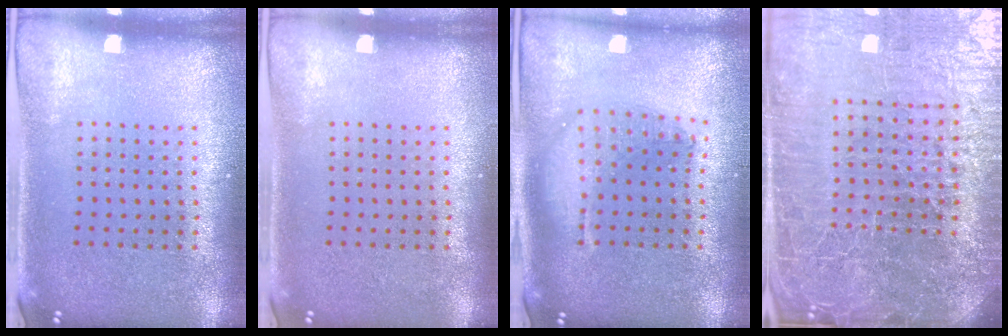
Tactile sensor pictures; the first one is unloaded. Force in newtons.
{"total": 0.0}
{"total": 1.8, "press": 1.5, "slide": 0.9}
{"total": 7.7, "press": 6.7, "slide": 3.9}